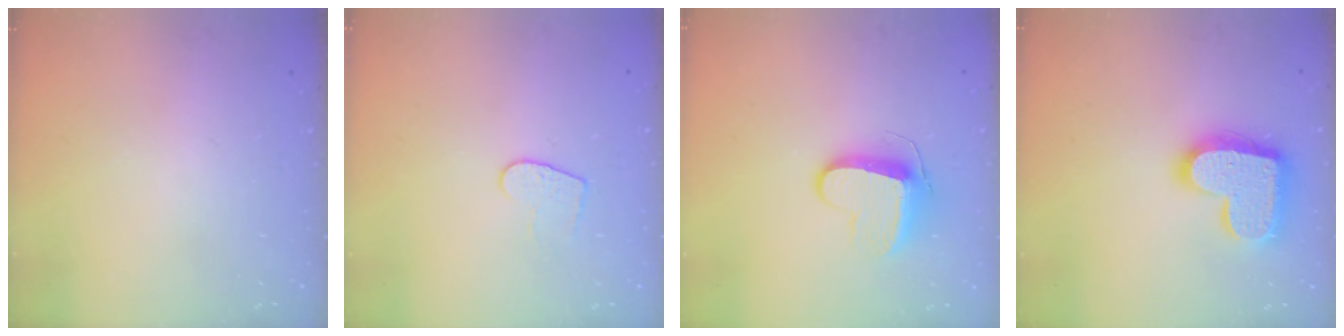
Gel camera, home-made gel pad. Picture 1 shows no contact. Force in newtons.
{"total": 6.7, "press": 6.7, "slide": 0.4}
{"total": 9.9, "press": 9.9, "slide": 0.3}
{"total": 18.1, "press": 18.1, "slide": 1.1}